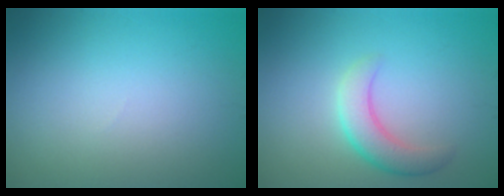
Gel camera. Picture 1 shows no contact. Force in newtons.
{"total": 3.2, "press": 3.2, "slide": 0.2}